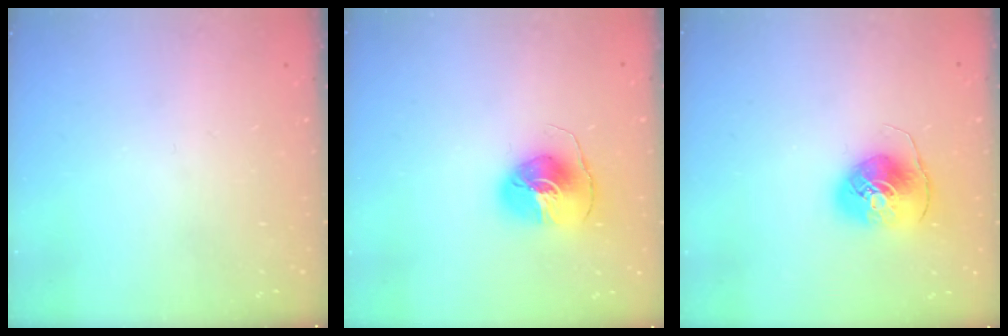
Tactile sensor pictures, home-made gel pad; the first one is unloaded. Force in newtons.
{"total": 8.2, "press": 8.1, "slide": 1.0}
{"total": 8.1, "press": 8.0, "slide": 1.2}